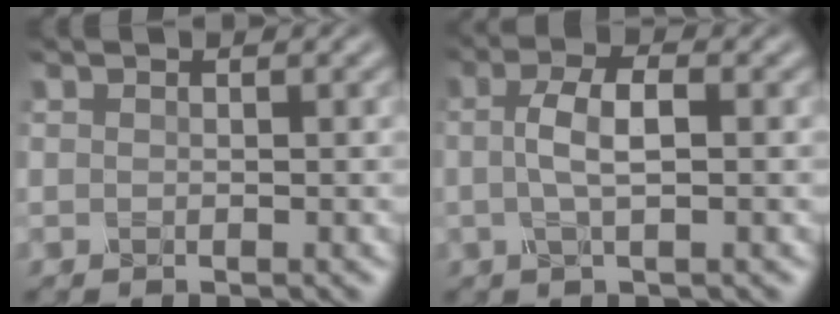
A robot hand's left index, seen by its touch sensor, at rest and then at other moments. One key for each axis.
{"total": 3.0, "fx": -0.3, "fy": 0.8, "fz": 2.9, "tx": -0.059, "ty": 0.007, "tz": -0.010}